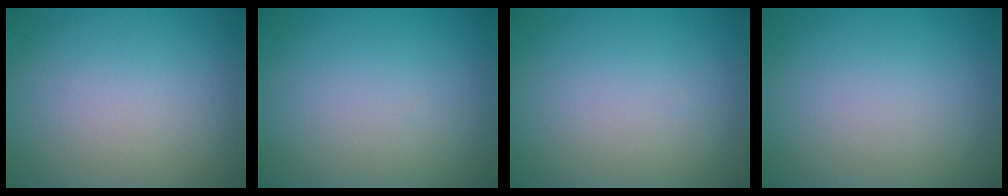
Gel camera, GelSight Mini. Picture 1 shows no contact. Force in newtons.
{"total": 0.0}
{"total": 0.0}
{"total": 0.0}